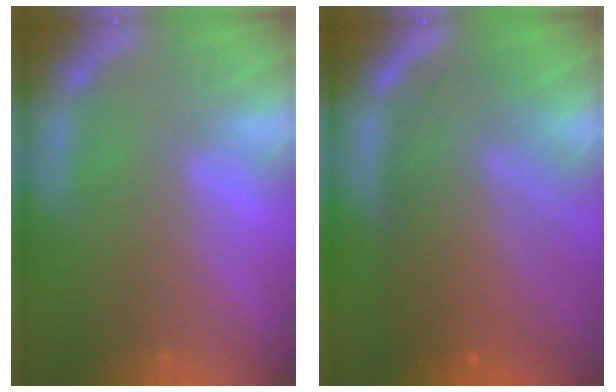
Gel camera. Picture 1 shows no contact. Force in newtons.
{"total": 10.0}